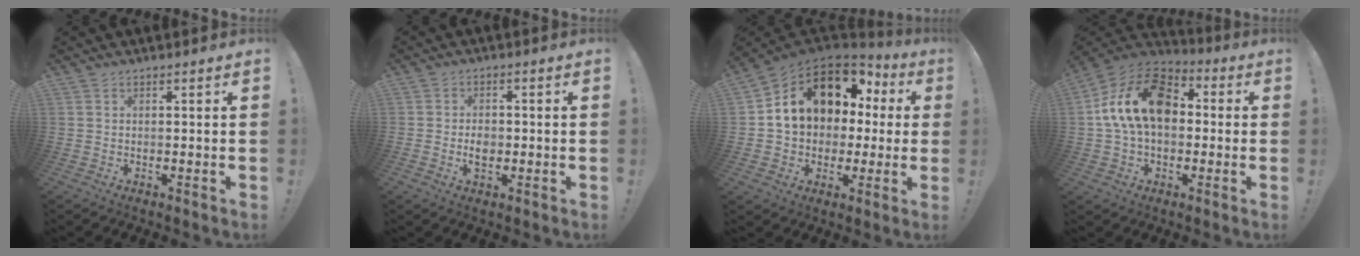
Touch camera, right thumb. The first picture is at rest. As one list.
[{"total": 3.8, "force": [-1.1, 2.6, 2.5], "torque": [-0.027, 0.002, -0.021]}, {"total": 15.2, "force": [5.9, 11.3, 8.4], "torque": [-0.130, -0.023, 0.118]}, {"total": 19.2, "force": [3.1, 12.9, 13.8], "torque": [-0.230, 0.014, 0.059]}]